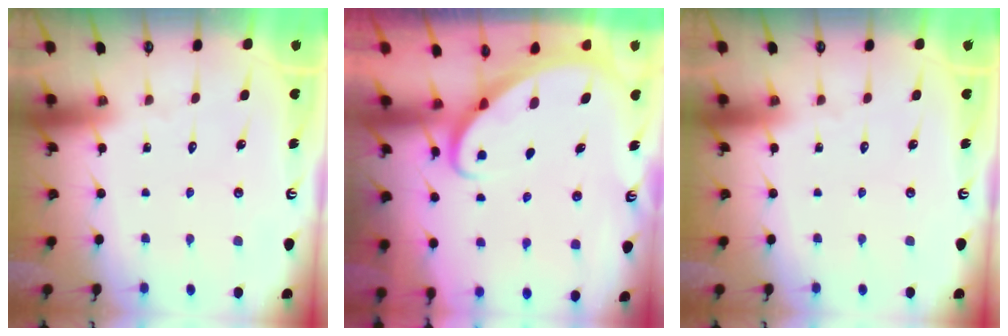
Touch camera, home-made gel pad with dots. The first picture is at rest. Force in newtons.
{"total": 3.3, "press": 3.3, "slide": 0.4}
{"total": 0.0}